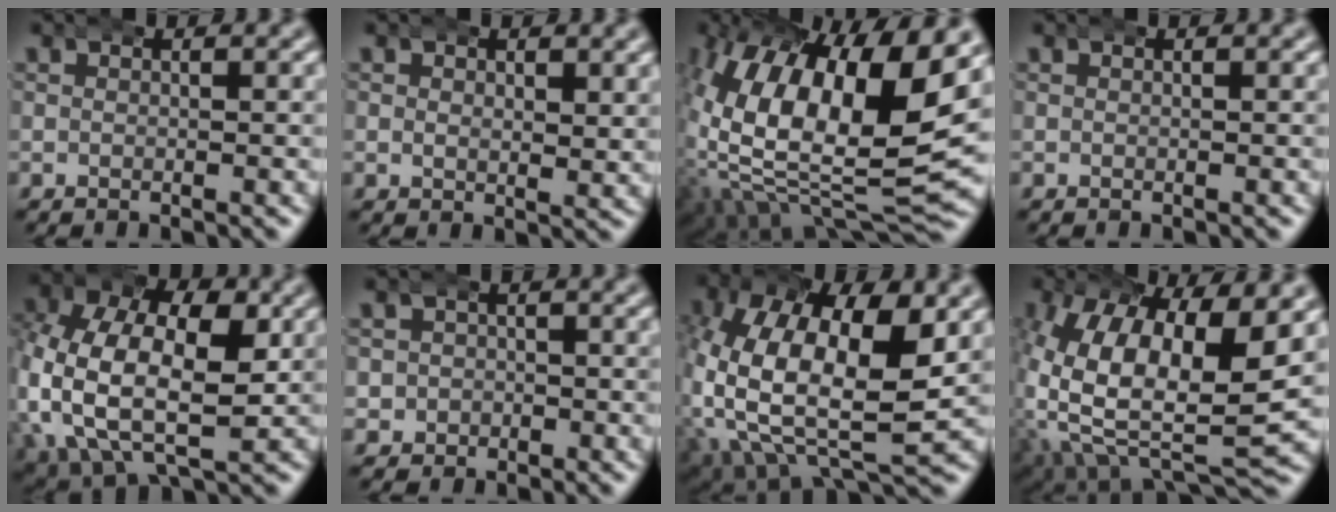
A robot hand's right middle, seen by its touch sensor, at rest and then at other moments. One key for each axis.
{"total": 1.4, "fx": 0.7, "fy": 0.9, "fz": 0.8, "tx": -0.013, "ty": -0.008, "tz": 0.017}
{"total": 17.6, "fx": -0.3, "fy": 9.3, "fz": 14.9, "tx": -0.246, "ty": -0.021, "tz": 0.011}
{"total": 0.0}
{"total": 13.7, "fx": -0.1, "fy": 10.4, "fz": 9.0, "tx": -0.209, "ty": -0.046, "tz": 0.003}
{"total": 3.7, "fx": -1.1, "fy": 3.5, "fz": 0.3, "tx": -0.014, "ty": -0.013, "tz": -0.022}
{"total": 14.8, "fx": -0.4, "fy": 9.6, "fz": 11.3, "tx": -0.239, "ty": -0.046, "tz": 0.017}
{"total": 15.1, "fx": -0.8, "fy": 9.4, "fz": 11.8, "tx": -0.244, "ty": -0.051, "tz": 0.012}